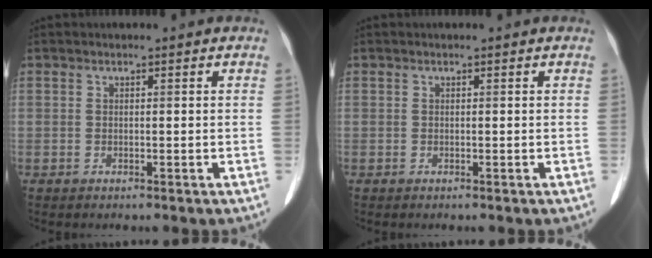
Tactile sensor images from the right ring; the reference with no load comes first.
{"total": 0.0}